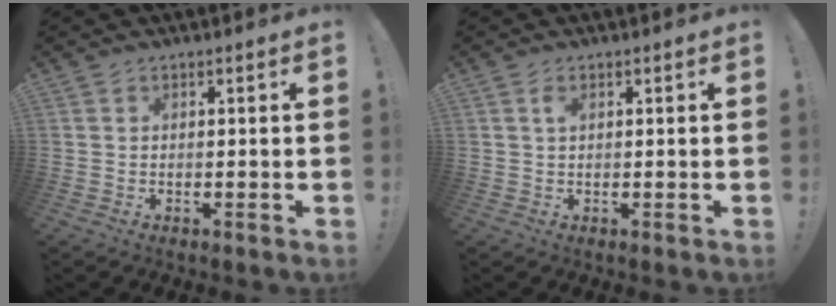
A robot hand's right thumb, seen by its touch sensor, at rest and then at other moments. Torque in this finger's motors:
{"motor_torque": [0.49, 0.44, 0.52, -0.08, -0.05]}